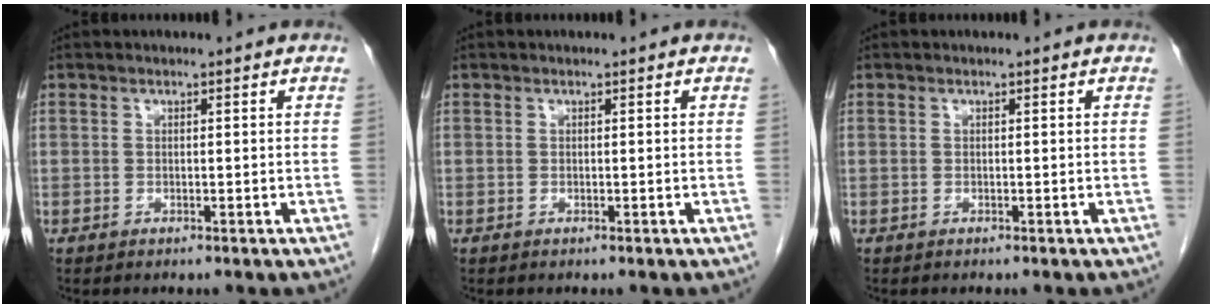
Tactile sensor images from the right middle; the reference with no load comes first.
{"total": 0.0}
{"total": 0.0}